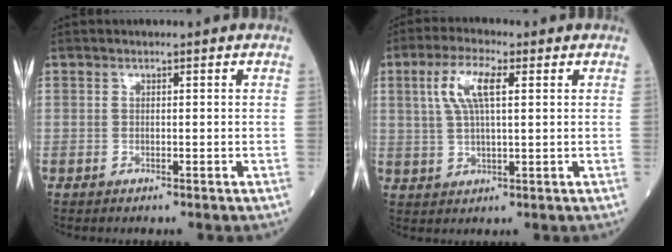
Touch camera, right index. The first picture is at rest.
{"total": 7.1, "force": [2.3, 1.8, 6.4], "torque": [-0.138, 0.013, 0.047]}